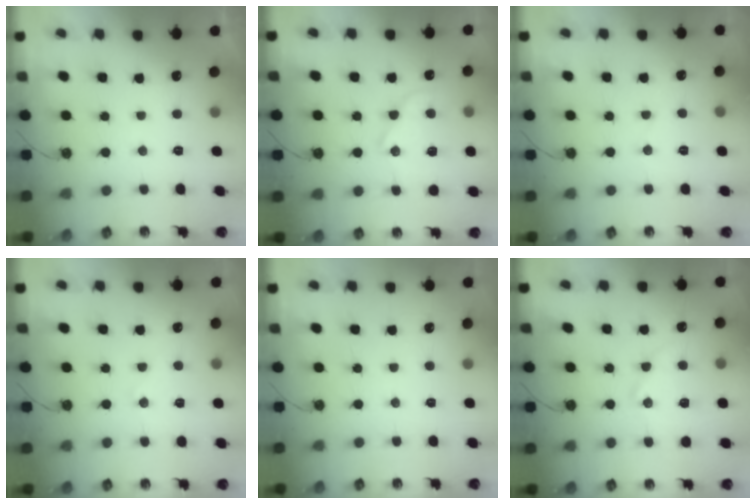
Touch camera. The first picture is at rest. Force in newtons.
{"total": 13.8, "press": 13.7, "slide": 1.4}
{"total": 5.3, "press": 5.2, "slide": 0.7}
{"total": 6.5, "press": 6.4, "slide": 0.7}
{"total": 2.2, "press": 2.1, "slide": 0.3}
{"total": 11.0, "press": 11.0, "slide": 0.9}